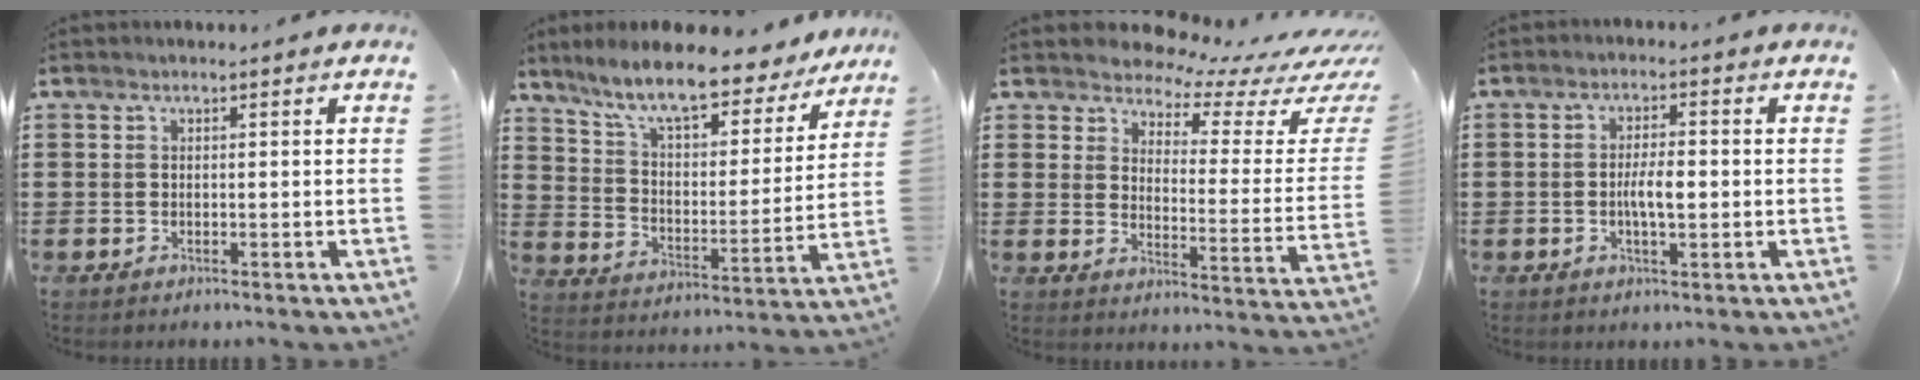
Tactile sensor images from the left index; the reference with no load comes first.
{"total": 10.1, "force": [8.5, 1.1, 5.2], "torque": [-0.125, -0.048, 0.142]}
{"total": 5.5, "force": [5.1, 1.3, 1.5], "torque": [-0.052, -0.038, 0.086]}
{"total": 4.2, "force": [-0.4, 1.3, 4.0], "torque": [-0.078, 0.002, -0.010]}